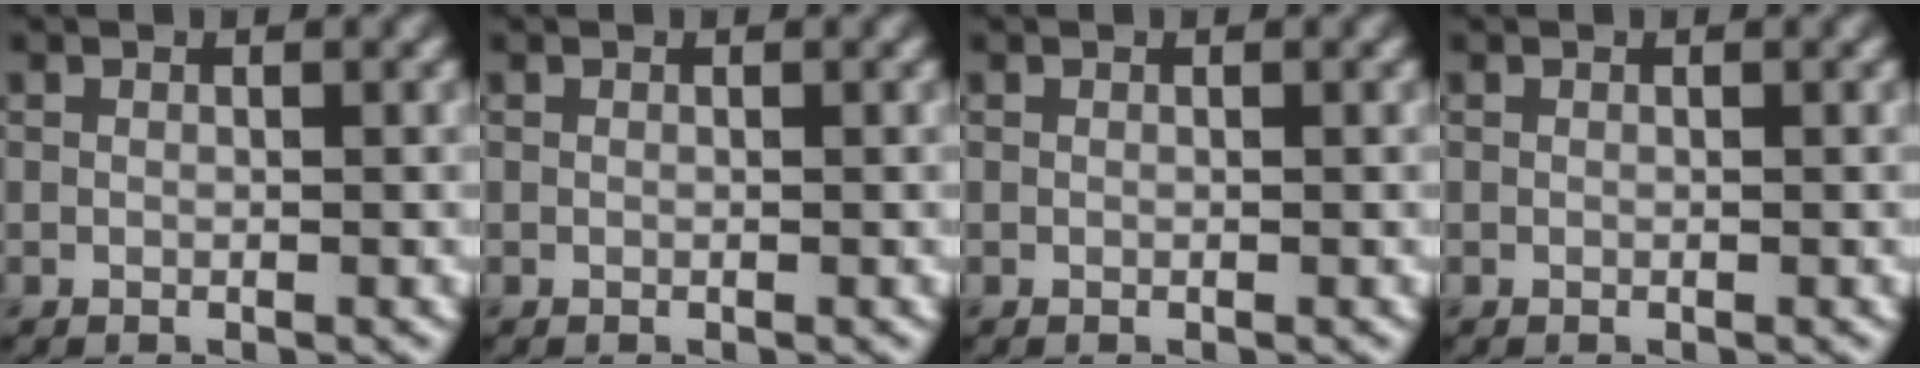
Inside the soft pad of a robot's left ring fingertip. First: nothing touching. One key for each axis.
{"total": 0.0}
{"total": 0.0}
{"total": 0.0}